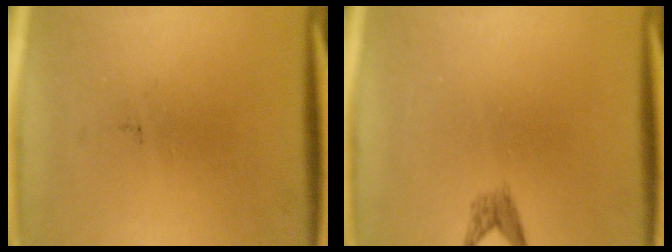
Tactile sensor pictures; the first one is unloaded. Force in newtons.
{"total": 1.4}